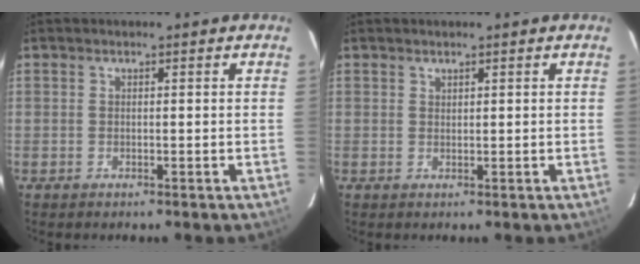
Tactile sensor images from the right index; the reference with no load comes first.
{"total": 0.6, "force": [0.6, 0.2, 0.0], "torque": [0.000, 0.001, 0.012]}